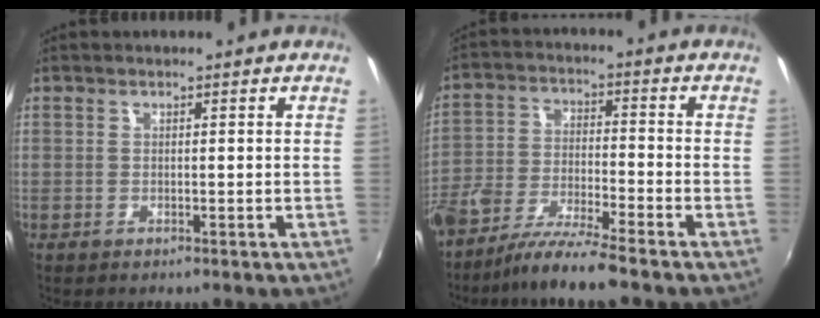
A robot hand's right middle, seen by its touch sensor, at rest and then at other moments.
{"total": 10.3, "force": [-8.0, 0.9, 6.4], "torque": [-0.135, -0.017, -0.152]}